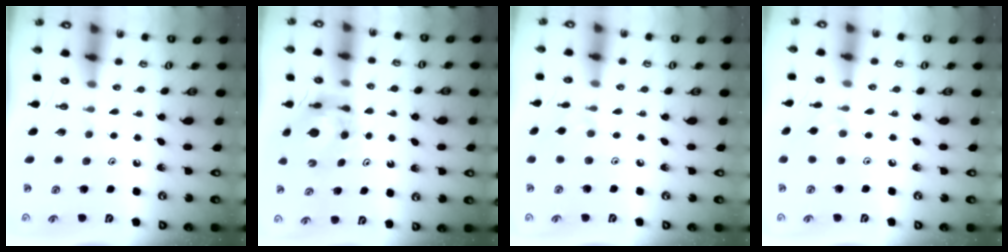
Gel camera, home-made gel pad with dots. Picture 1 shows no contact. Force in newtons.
{"total": 8.4, "press": 8.4, "slide": 0.9}
{"total": 2.6, "press": 2.6, "slide": 0.5}
{"total": 2.6, "press": 2.6, "slide": 0.5}